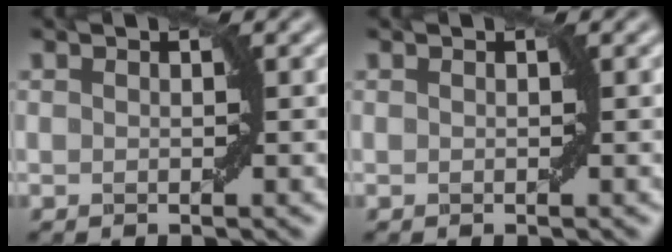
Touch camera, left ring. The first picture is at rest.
{"total": 0.0}